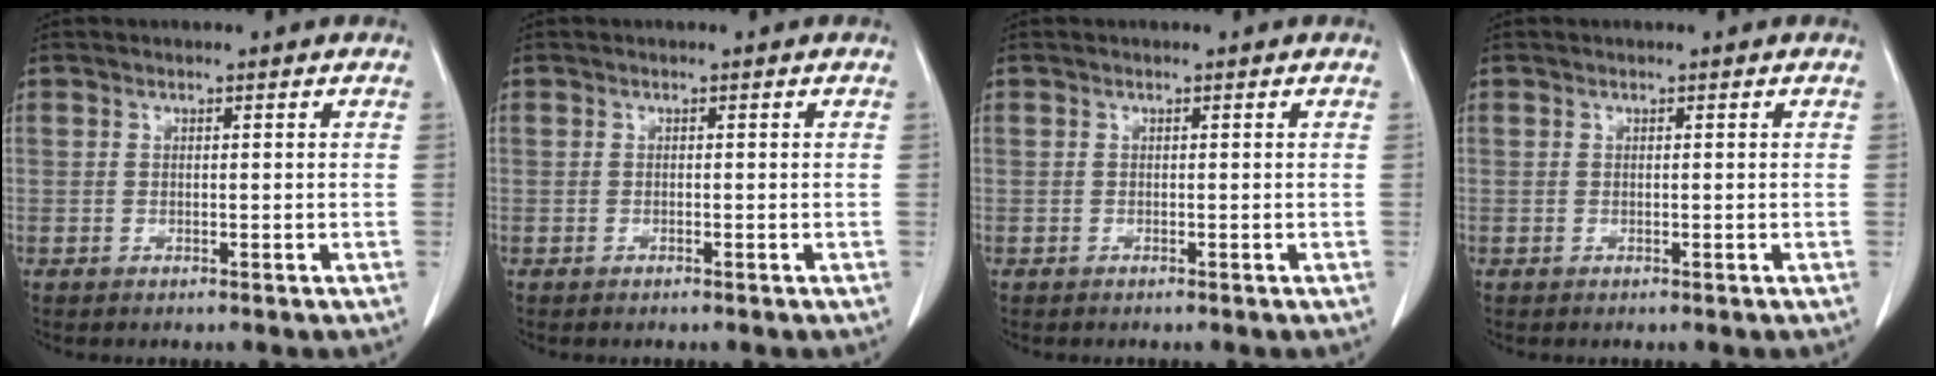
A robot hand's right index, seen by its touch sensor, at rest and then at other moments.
{"total": 0.0}
{"total": 0.0}
{"total": 0.0}